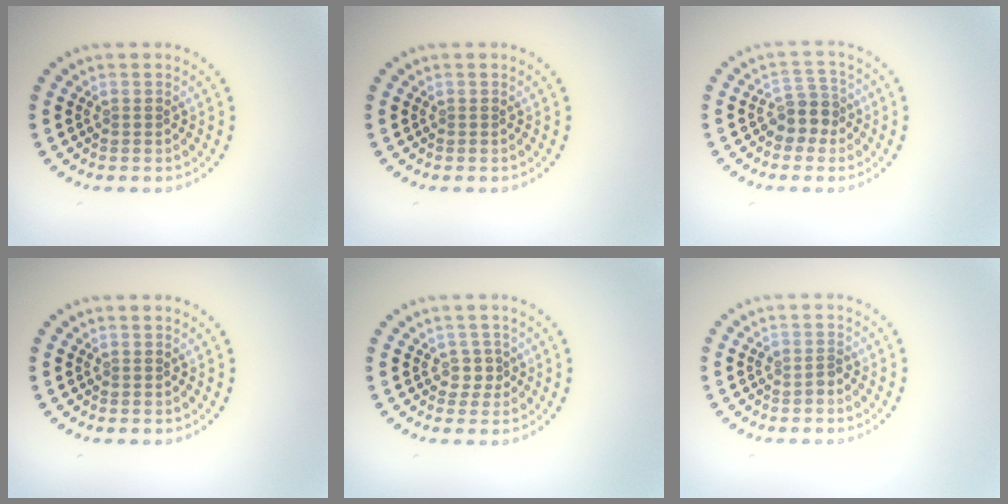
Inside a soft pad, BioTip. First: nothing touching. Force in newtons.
{"total": 0.0}
{"total": 2.7, "press": 2.2, "slide": 1.5}
{"total": 0.0}
{"total": 1.4, "press": 1.0, "slide": 1.0}
{"total": 1.0, "press": 0.9, "slide": 0.6}